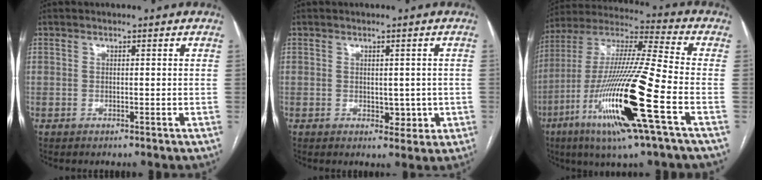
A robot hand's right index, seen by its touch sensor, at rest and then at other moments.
{"total": 3.3, "force": [-0.3, 2.3, 2.3], "torque": [-0.026, 0.005, 0.010]}
{"total": 22.3, "force": [-8.1, 0.7, 20.8], "torque": [-0.425, -0.031, -0.154]}